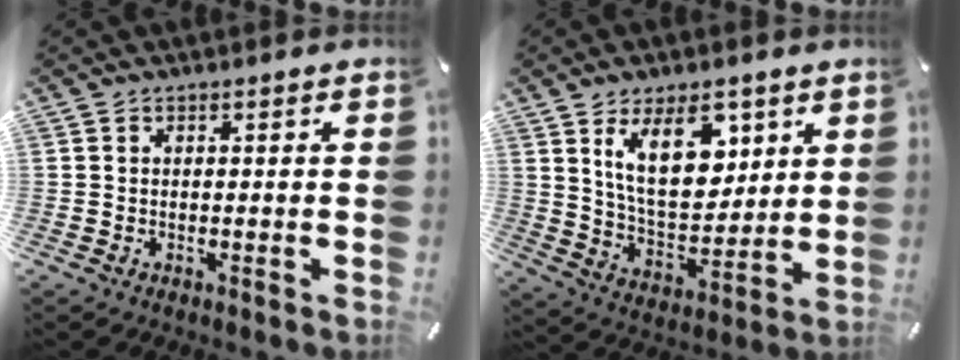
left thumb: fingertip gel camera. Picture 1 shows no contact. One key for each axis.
{"total": 15.1, "fx": 7.1, "fy": 8.6, "fz": 10.1, "tx": -0.166, "ty": -0.020, "tz": 0.127}